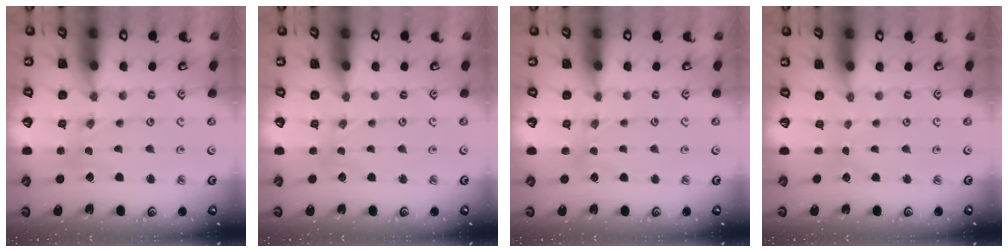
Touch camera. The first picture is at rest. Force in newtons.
{"total": 1.0, "press": 1.0, "slide": 0.1}
{"total": 3.8, "press": 3.8, "slide": 0.6}
{"total": 1.2, "press": 1.2, "slide": 0.2}